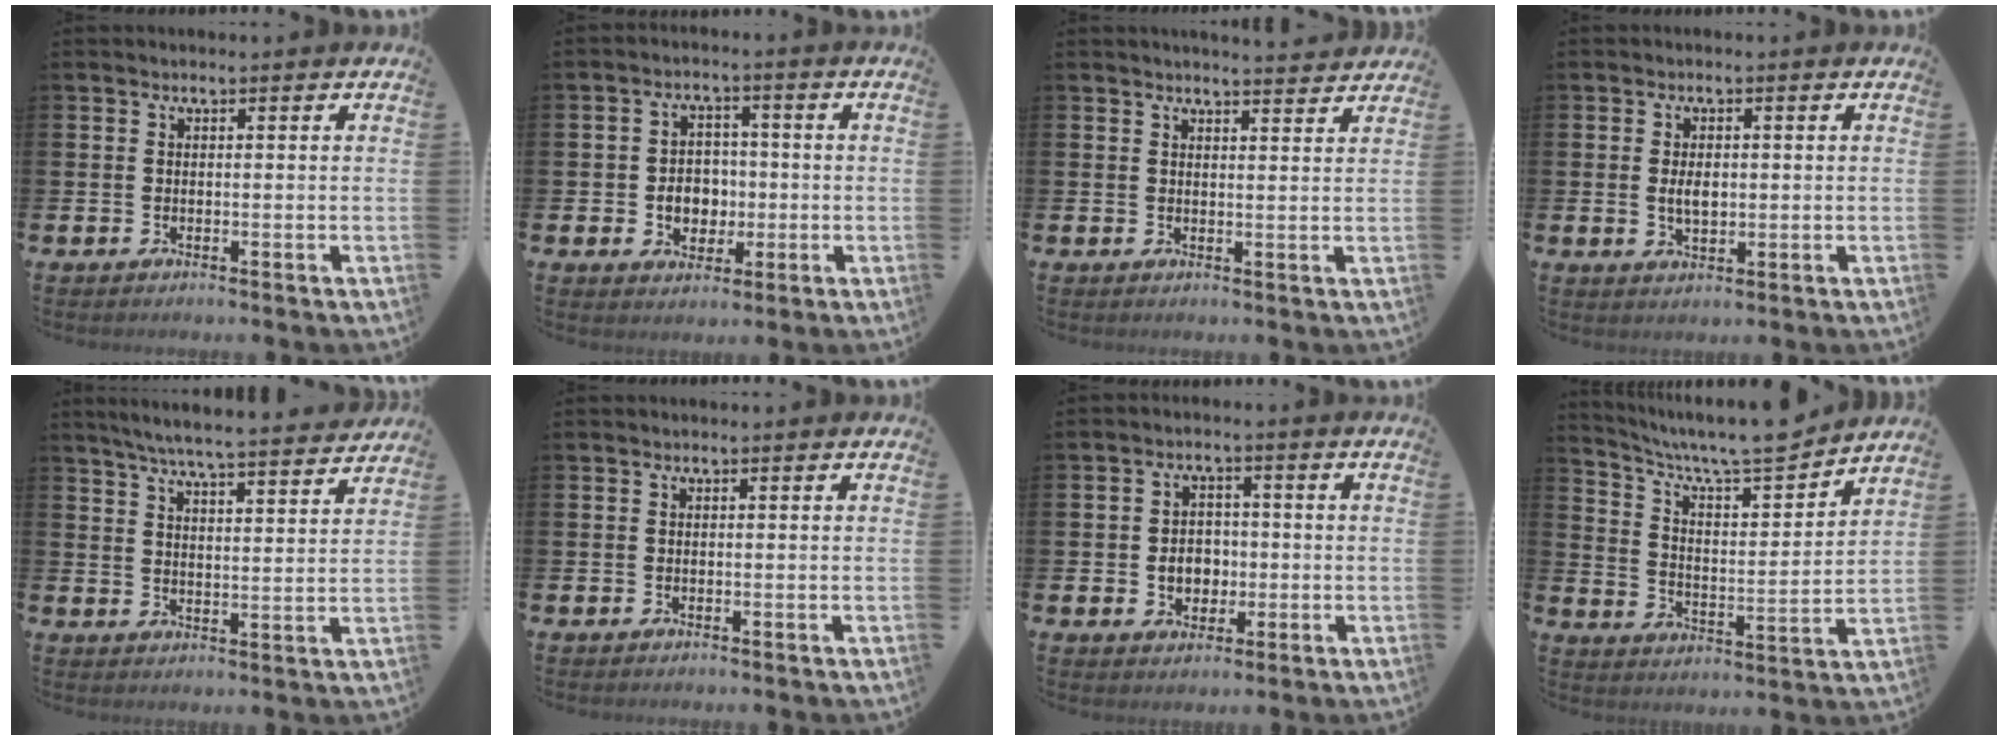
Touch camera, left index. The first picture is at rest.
{"total": 4.5, "force": [-0.7, 3.9, 2.1], "torque": [-0.031, 0.004, -0.021]}
{"total": 2.8, "force": [2.8, -0.2, 0.0], "torque": [0.006, -0.021, 0.049]}
{"total": 2.9, "force": [0.2, 1.7, 2.4], "torque": [-0.027, -0.001, -0.002]}
{"total": 6.4, "force": [6.1, -0.1, 1.8], "torque": [-0.047, -0.042, 0.105]}
{"total": 0.0}
{"total": 4.0, "force": [-0.6, 3.4, 2.1], "torque": [-0.029, 0.001, -0.020]}
{"total": 8.9, "force": [8.2, 1.1, 3.3], "torque": [-0.084, -0.065, 0.138]}